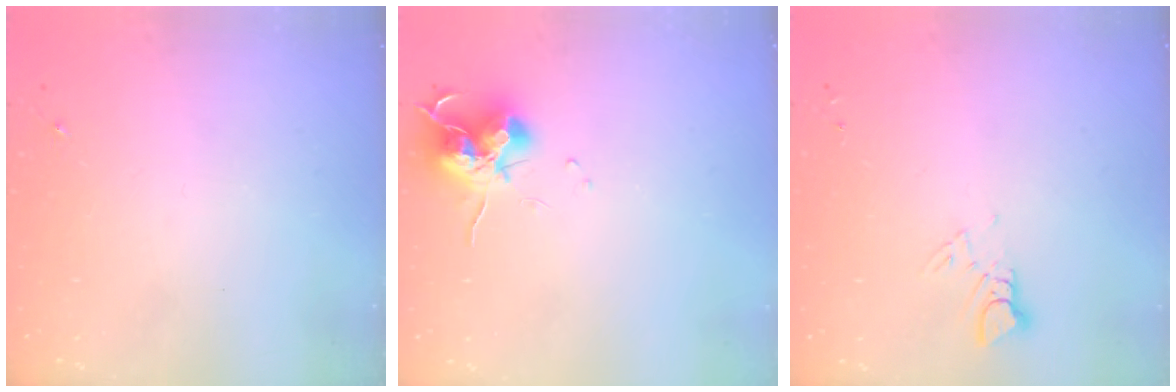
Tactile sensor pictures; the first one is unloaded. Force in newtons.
{"total": 12.2, "press": 12.1, "slide": 1.3}
{"total": 2.9, "press": 2.9, "slide": 0.2}